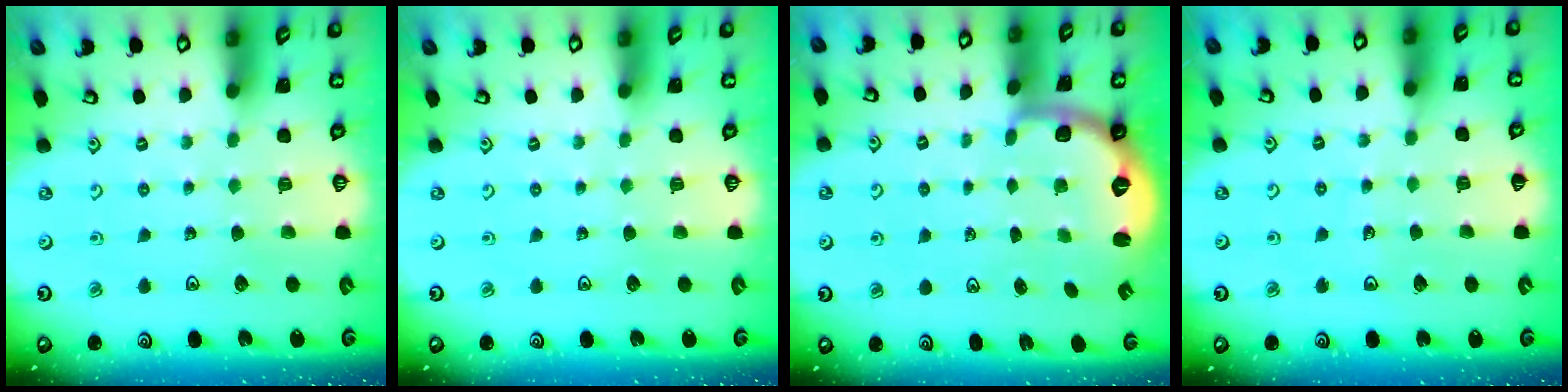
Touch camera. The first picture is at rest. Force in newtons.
{"total": 0.0}
{"total": 2.5, "press": 1.9, "slide": 1.6}
{"total": 2.5, "press": 2.5, "slide": 0.2}